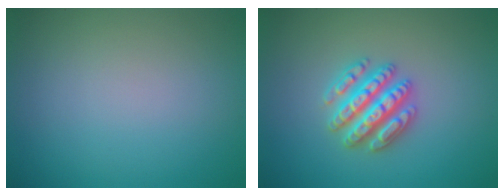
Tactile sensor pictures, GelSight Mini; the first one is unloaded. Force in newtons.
{"total": 4.5, "press": 4.4, "slide": 0.8}